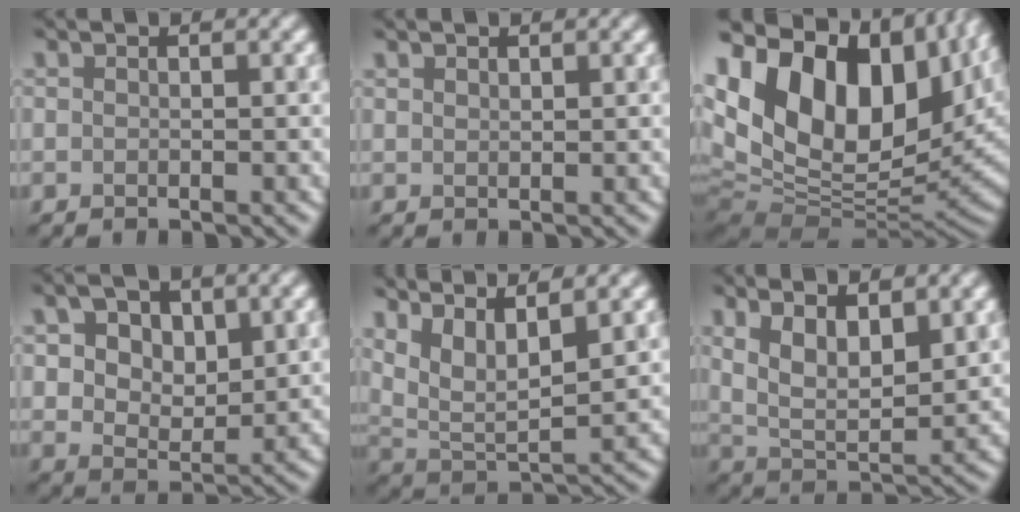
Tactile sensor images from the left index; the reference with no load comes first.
{"total": 0.8, "force": [0.7, 0.3, 0.3], "torque": [-0.006, 0.000, 0.016]}
{"total": 20.2, "force": [5.0, 12.6, 15.0], "torque": [-0.268, -0.011, 0.125]}
{"total": 7.3, "force": [2.3, 4.3, 5.4], "torque": [-0.098, -0.001, 0.038]}
{"total": 7.3, "force": [4.2, 2.4, 5.5], "torque": [-0.109, 0.004, 0.075]}
{"total": 6.7, "force": [2.6, 2.7, 5.5], "torque": [-0.105, -0.005, 0.048]}